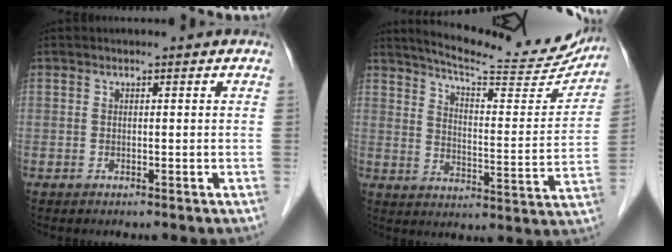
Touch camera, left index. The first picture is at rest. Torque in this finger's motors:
{"motor_torque": [0.43, -0.79, 0.07, 0.02]}